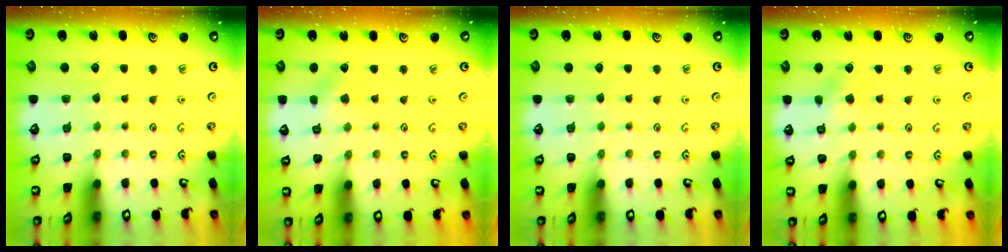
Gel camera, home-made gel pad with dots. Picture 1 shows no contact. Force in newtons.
{"total": 2.2, "press": 2.2, "slide": 0.2}
{"total": 0.0}
{"total": 4.4, "press": 4.3, "slide": 0.9}